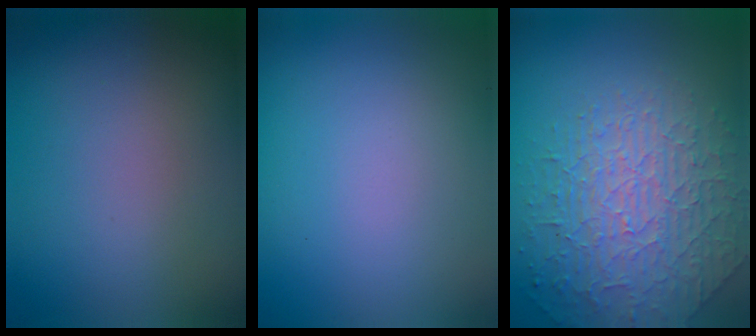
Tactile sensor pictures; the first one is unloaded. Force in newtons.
{"total": 0.0}
{"total": 4.4, "press": 4.3, "slide": 1.0}